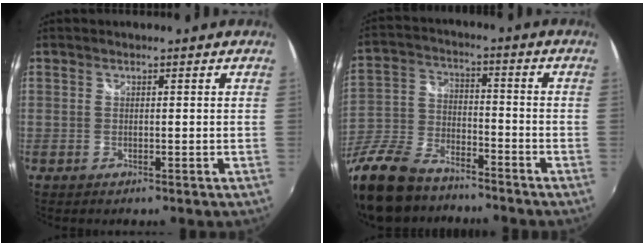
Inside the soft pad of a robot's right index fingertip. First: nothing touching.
{"total": 21.5, "force": [-16.2, 9.2, 10.7], "torque": [-0.261, -0.027, -0.298]}